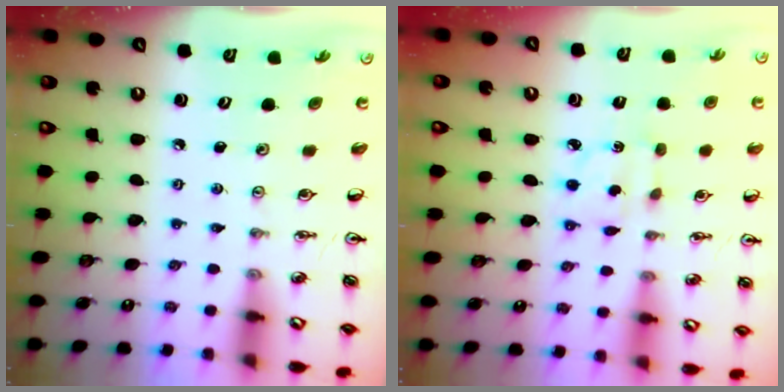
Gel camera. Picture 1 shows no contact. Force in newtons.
{"total": 3.4, "press": 3.3, "slide": 0.7}